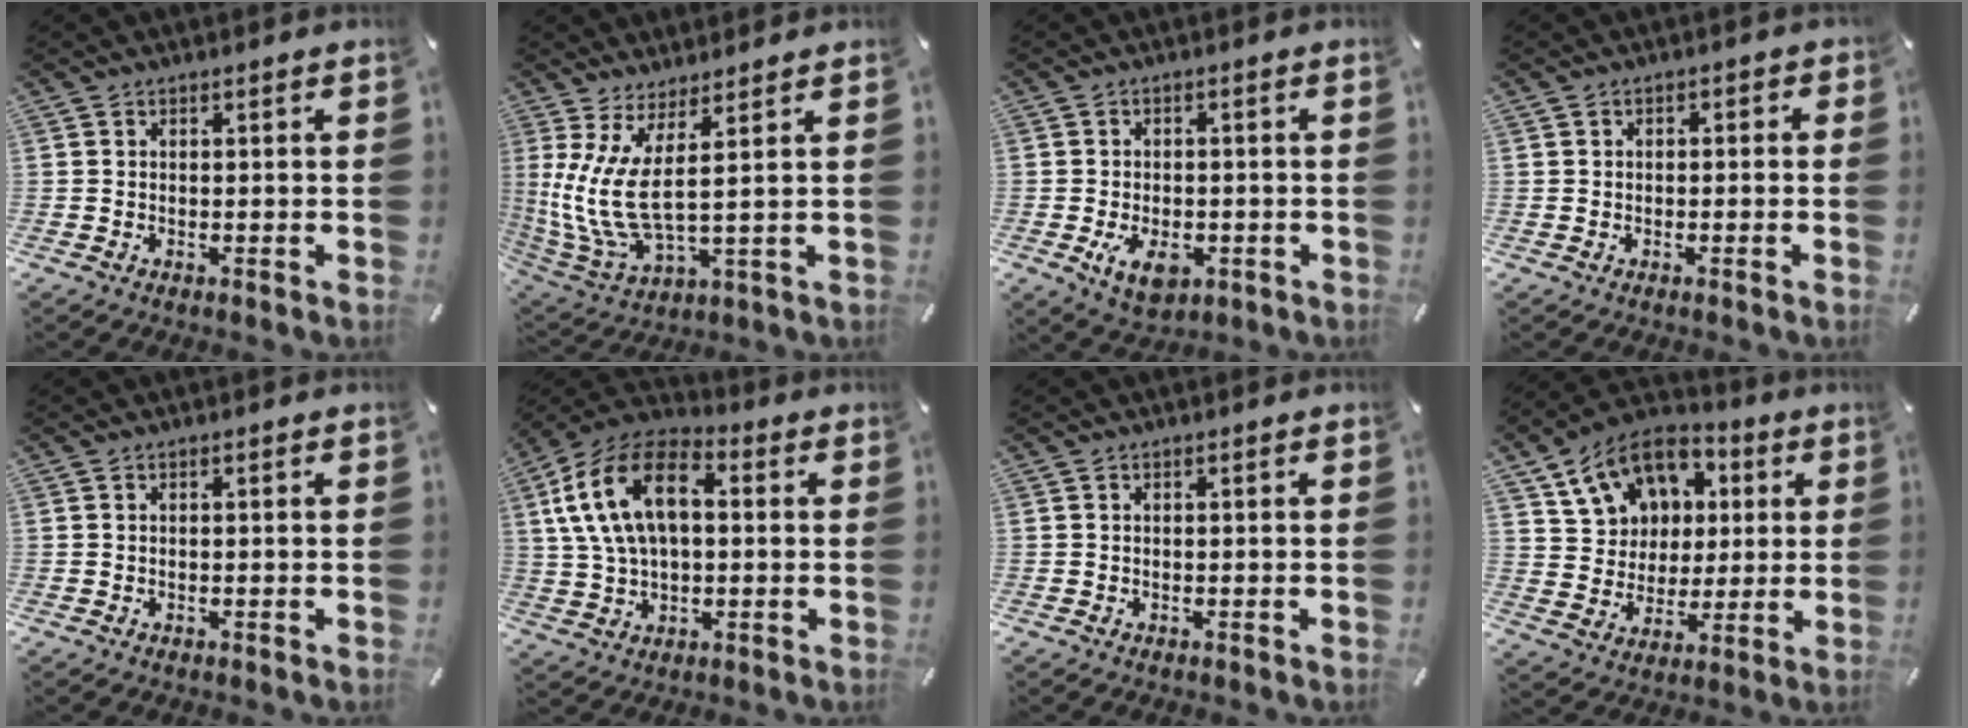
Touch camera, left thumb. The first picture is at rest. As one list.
[{"total": 11.3, "force": [2.7, 3.1, 10.5], "torque": [-0.235, -0.027, 0.053]}, {"total": 6.6, "force": [-2.0, 4.3, 4.6], "torque": [-0.083, -0.002, -0.039]}, {"total": 1.6, "force": [-0.9, 1.2, 0.5], "torque": [-0.009, 0.008, -0.019]}, {"total": 0.0}, {"total": 16.4, "force": [3.3, 10.5, 12.1], "torque": [-0.268, 0.008, 0.057]}, {"total": 0.0}, {"total": 14.1, "force": [6.0, 11.7, 5.1], "torque": [-0.105, -0.018, 0.123]}]